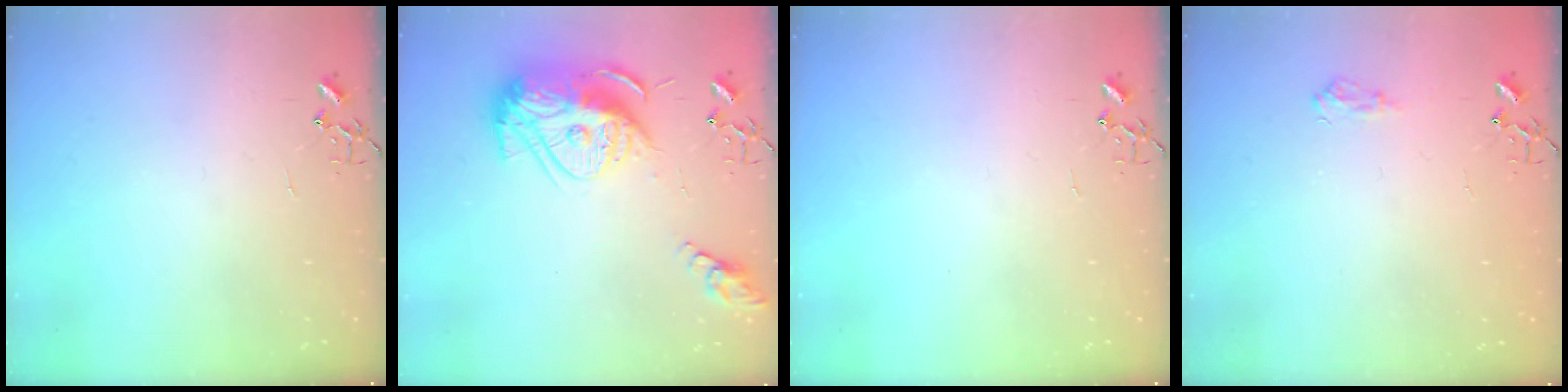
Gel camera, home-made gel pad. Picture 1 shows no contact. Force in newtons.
{"total": 16.7, "press": 16.6, "slide": 1.8}
{"total": 0.0}
{"total": 7.8, "press": 7.8, "slide": 0.9}